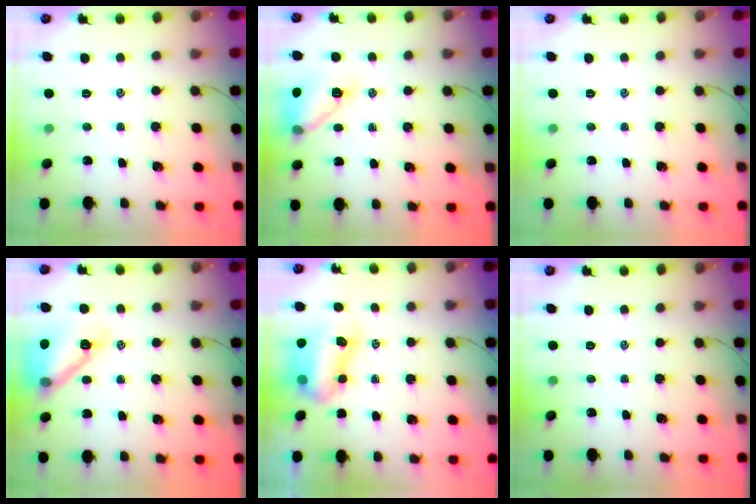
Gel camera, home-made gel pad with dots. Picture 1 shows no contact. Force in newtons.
{"total": 14.2, "press": 14.1, "slide": 1.6}
{"total": 0.0}
{"total": 17.3, "press": 17.1, "slide": 2.3}
{"total": 9.9, "press": 9.6, "slide": 2.1}
{"total": 0.0}